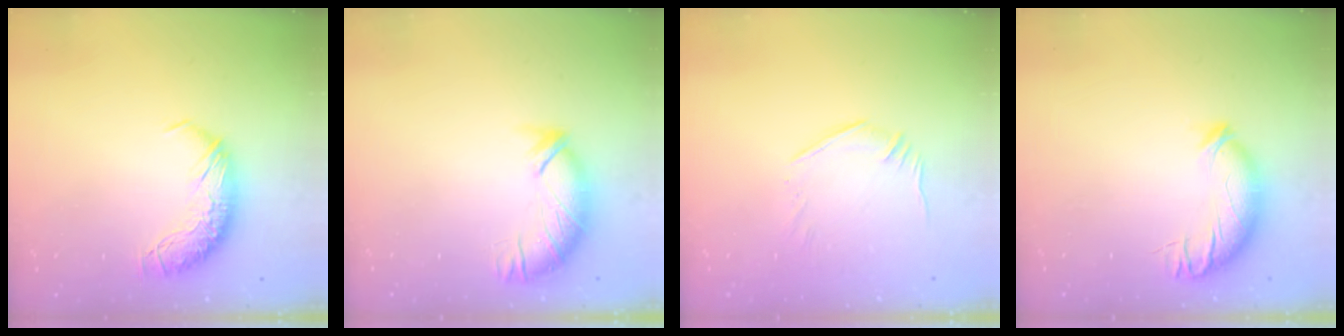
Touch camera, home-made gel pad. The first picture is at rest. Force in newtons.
{"total": 3.5, "press": 3.2, "slide": 1.3}
{"total": 5.2, "press": 4.9, "slide": 1.8}
{"total": 3.0, "press": 2.6, "slide": 1.5}